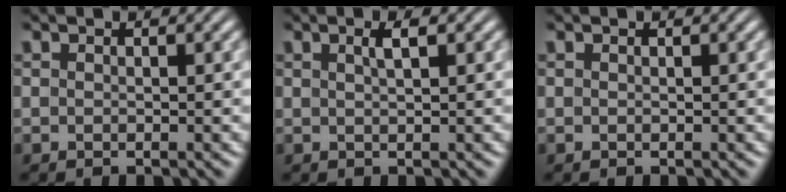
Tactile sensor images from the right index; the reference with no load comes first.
{"total": 1.3, "force": [0.4, -0.1, 1.3], "torque": [-0.019, 0.001, 0.009]}
{"total": 0.0}